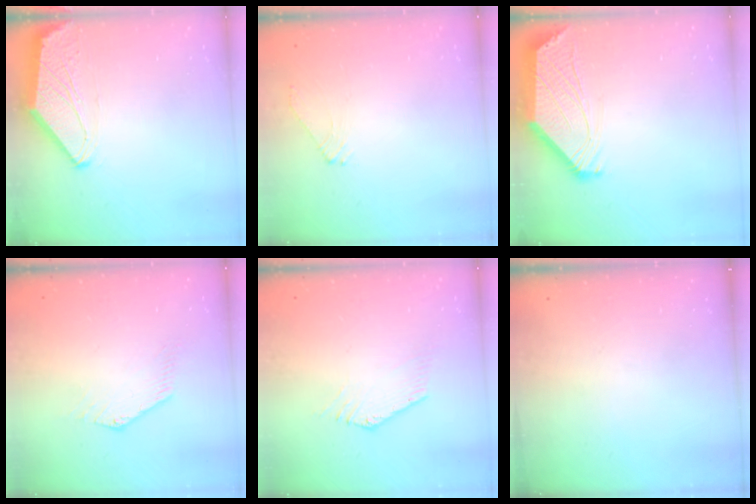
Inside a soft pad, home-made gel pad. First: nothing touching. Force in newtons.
{"total": 2.5, "press": 2.4, "slide": 0.7}
{"total": 2.5, "press": 2.4, "slide": 0.6}
{"total": 0.6, "press": 0.3, "slide": 0.5}
{"total": 0.0}
{"total": 0.0}